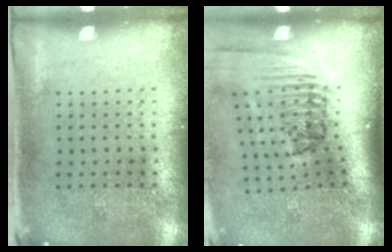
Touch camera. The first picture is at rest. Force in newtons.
{"total": 2.4, "press": 1.7, "slide": 1.7}